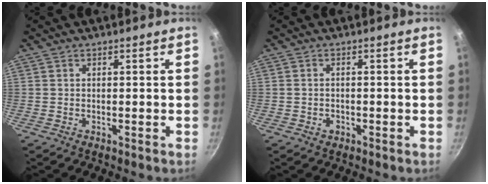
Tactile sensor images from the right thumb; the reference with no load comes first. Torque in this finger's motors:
{"motor_torque": [-0.30, -0.04, -0.26, 0.16, -0.02]}